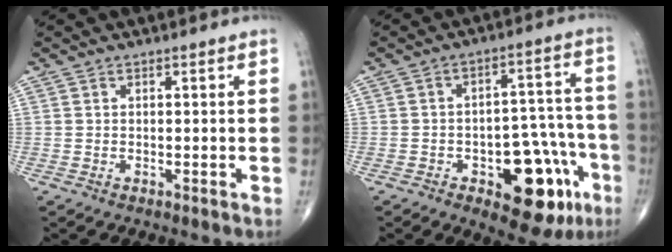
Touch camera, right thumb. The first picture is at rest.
{"total": 16.5, "force": [-7.2, 8.1, 12.4], "torque": [-0.109, 0.051, -0.088]}